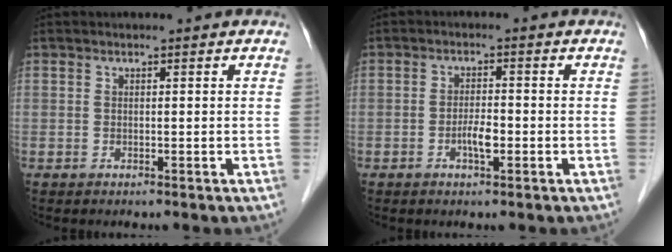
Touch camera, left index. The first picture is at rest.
{"total": 2.7, "force": [-1.0, 0.7, 2.4], "torque": [-0.045, 0.002, -0.018]}